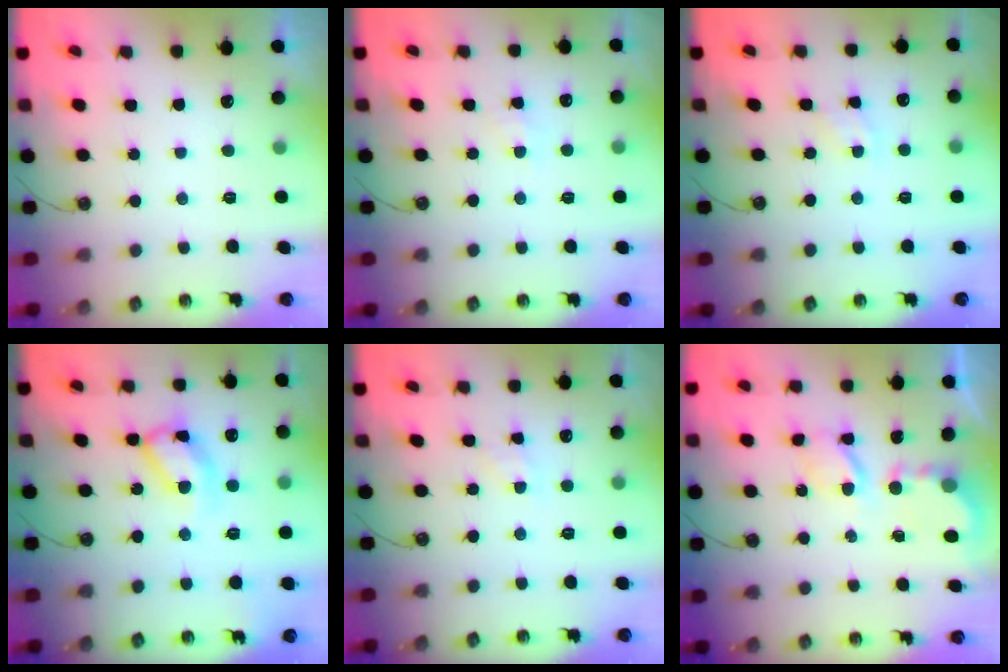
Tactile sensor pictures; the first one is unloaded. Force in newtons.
{"total": 5.8, "press": 5.8, "slide": 0.7}
{"total": 3.5, "press": 3.4, "slide": 0.5}
{"total": 12.7, "press": 12.6, "slide": 0.9}
{"total": 4.8, "press": 4.8, "slide": 0.6}
{"total": 5.3, "press": 5.3, "slide": 0.2}